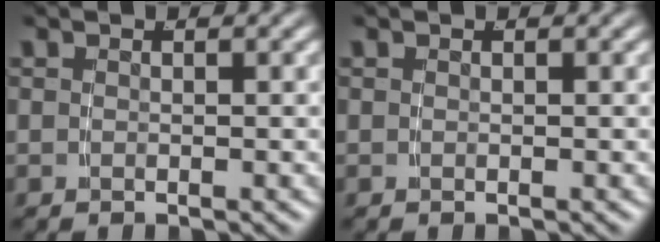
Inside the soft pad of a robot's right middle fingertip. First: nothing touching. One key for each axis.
{"total": 0.0}